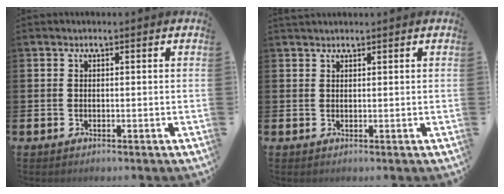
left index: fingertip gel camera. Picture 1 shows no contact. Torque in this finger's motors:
{"motor_torque": [-0.14, -0.44, 0.12, 0.04]}